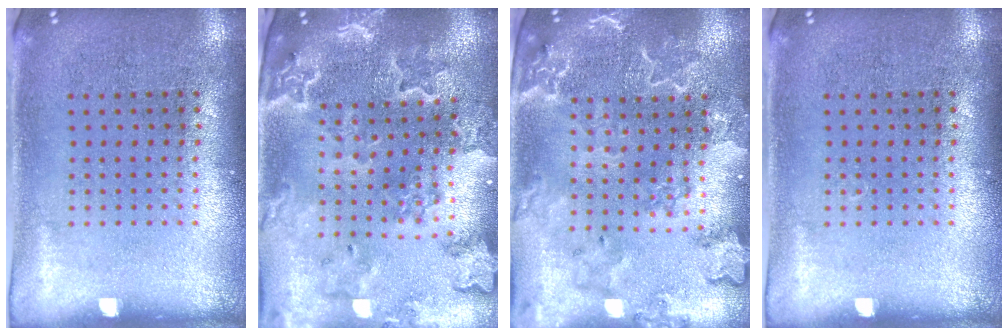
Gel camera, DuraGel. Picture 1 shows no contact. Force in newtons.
{"total": 2.3, "press": 2.2, "slide": 0.5}
{"total": 2.6, "press": 2.4, "slide": 0.8}
{"total": 0.0}